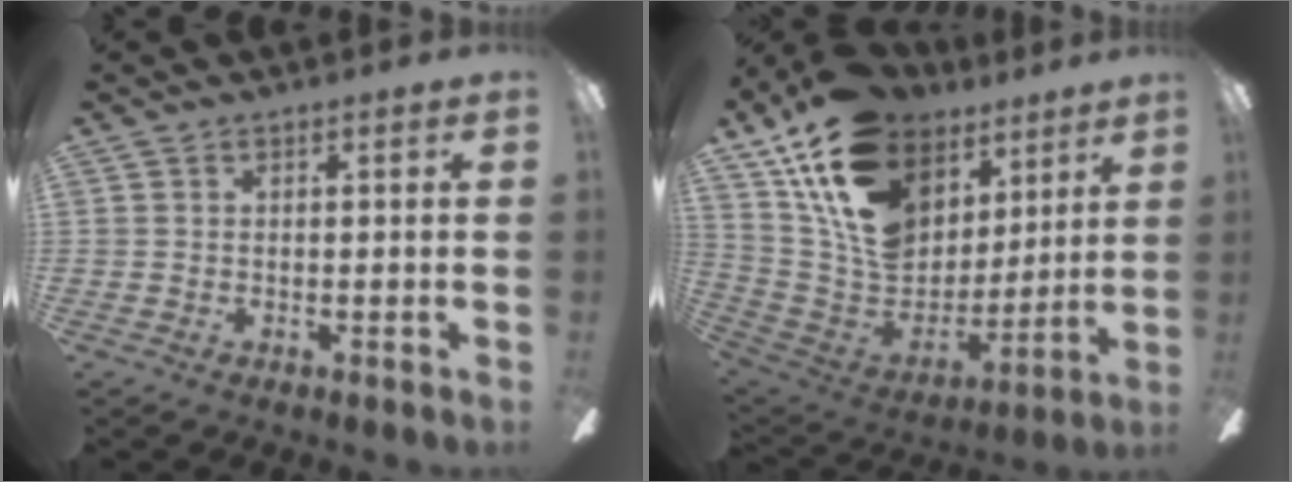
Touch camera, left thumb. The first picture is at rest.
{"total": 21.0, "force": [11.4, 14.1, 10.7], "torque": [-0.194, -0.062, 0.211]}